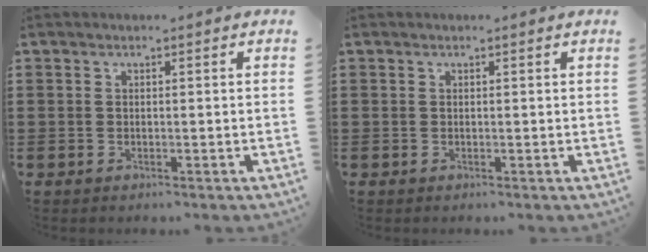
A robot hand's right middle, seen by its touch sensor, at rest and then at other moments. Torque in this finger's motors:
{"motor_torque": [0.03, -0.11, 0.00, 0.01]}